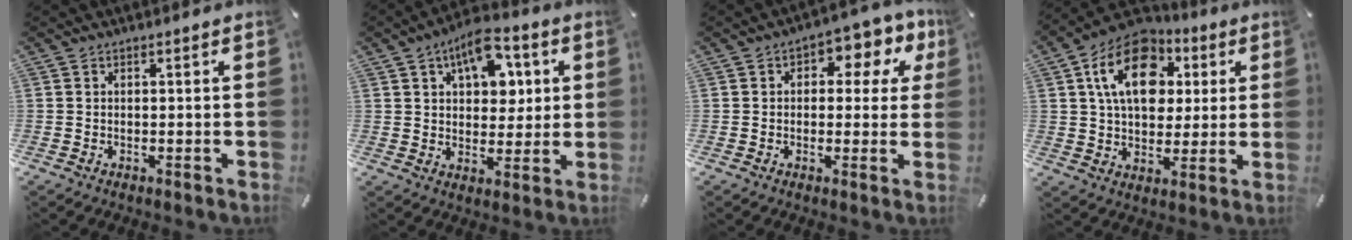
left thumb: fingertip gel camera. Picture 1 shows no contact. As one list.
[{"total": 10.9, "force": [5.1, 6.7, 7.0], "torque": [-0.101, -0.012, 0.089]}, {"total": 7.2, "force": [2.2, 4.6, 5.0], "torque": [-0.059, -0.010, 0.030]}, {"total": 17.0, "force": [5.5, 12.0, 10.7], "torque": [-0.189, -0.001, 0.099]}]